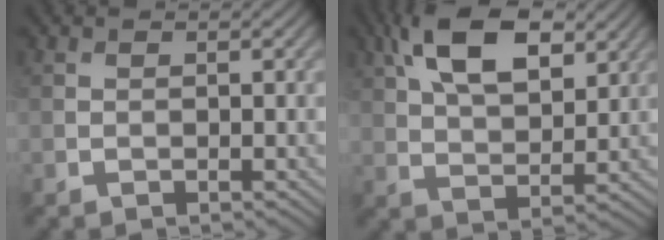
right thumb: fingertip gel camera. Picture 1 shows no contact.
{"total": 12.1, "force": [5.8, 5.9, 8.9], "torque": [-0.174, 0.017, 0.103]}